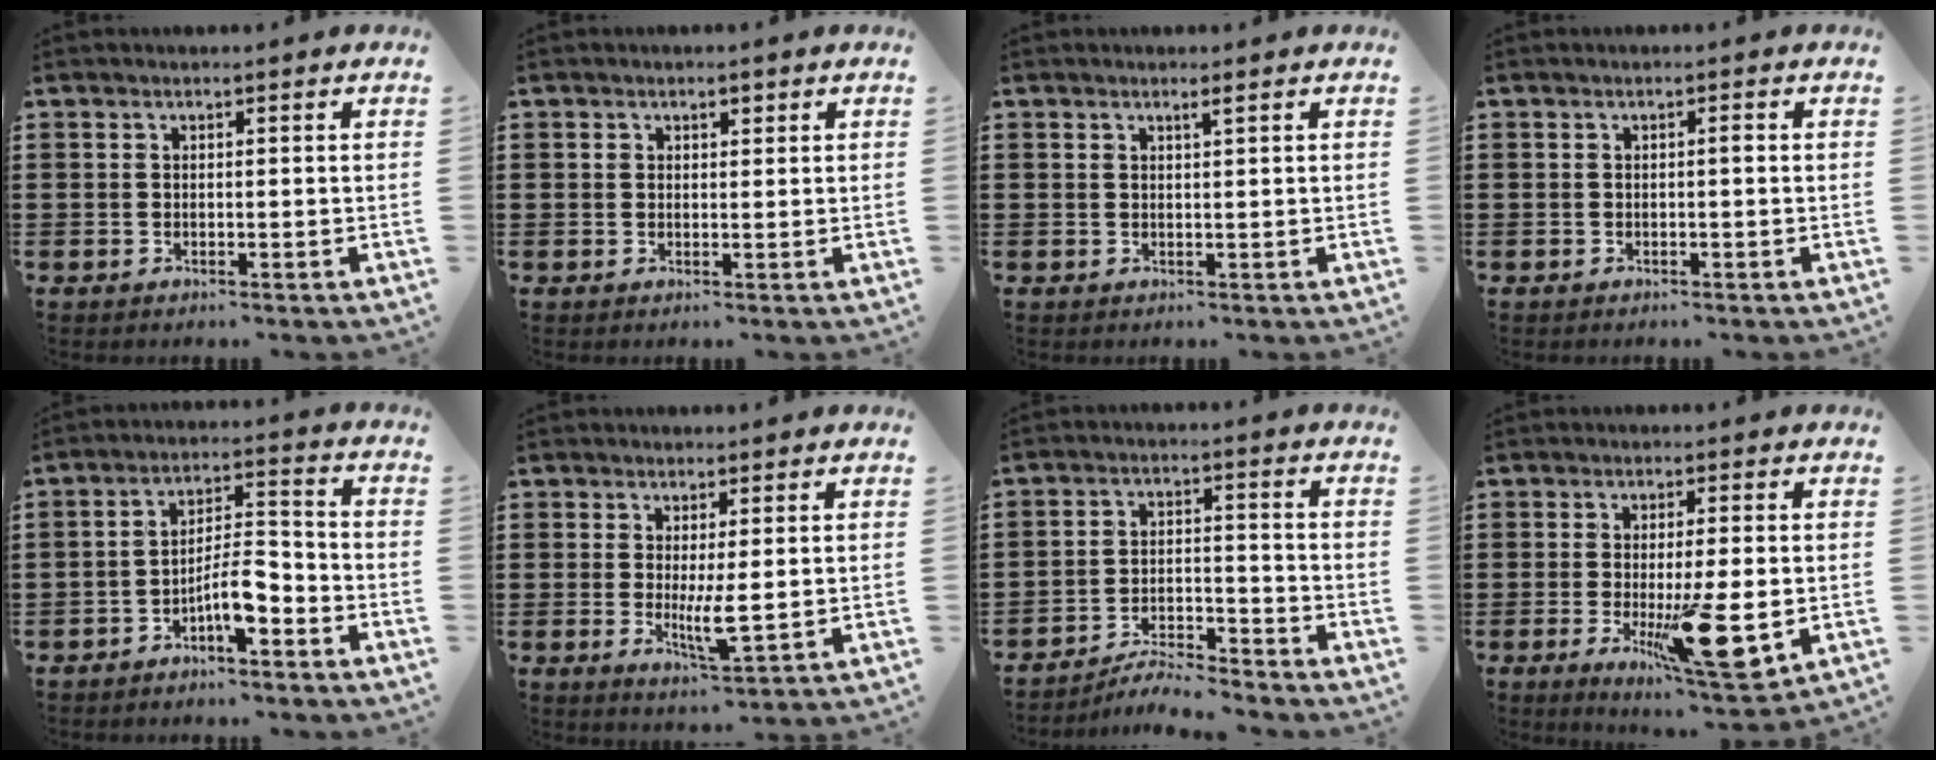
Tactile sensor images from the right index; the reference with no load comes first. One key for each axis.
{"total": 1.4, "fx": 0.7, "fy": 0.9, "fz": 0.7, "tx": -0.016, "ty": 0.008, "tz": 0.011}
{"total": 1.0, "fx": 0.6, "fy": 0.0, "fz": 0.8, "tx": -0.016, "ty": -0.001, "tz": 0.011}
{"total": 0.7, "fx": 0.0, "fy": 0.1, "fz": 0.7, "tx": -0.013, "ty": -0.002, "tz": -0.001}
{"total": 6.7, "fx": -3.9, "fy": 1.9, "fz": 5.1, "tx": -0.101, "ty": 0.004, "tz": -0.074}
{"total": 4.7, "fx": -0.3, "fy": 1.1, "fz": 4.6, "tx": -0.082, "ty": -0.010, "tz": -0.008}
{"total": 5.2, "fx": -5.1, "fy": 0.0, "fz": 1.1, "tx": -0.021, "ty": 0.003, "tz": -0.102}
{"total": 12.4, "fx": -2.7, "fy": 3.1, "fz": 11.7, "tx": -0.195, "ty": -0.023, "tz": -0.042}